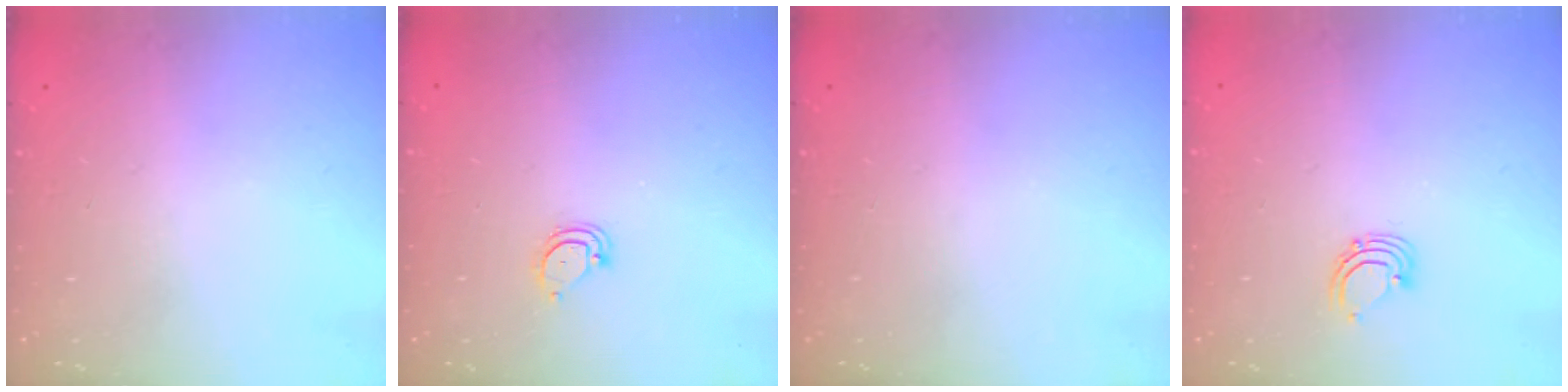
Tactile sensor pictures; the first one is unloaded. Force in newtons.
{"total": 3.8, "press": 3.8, "slide": 0.4}
{"total": 0.0}
{"total": 2.9, "press": 2.9, "slide": 0.2}